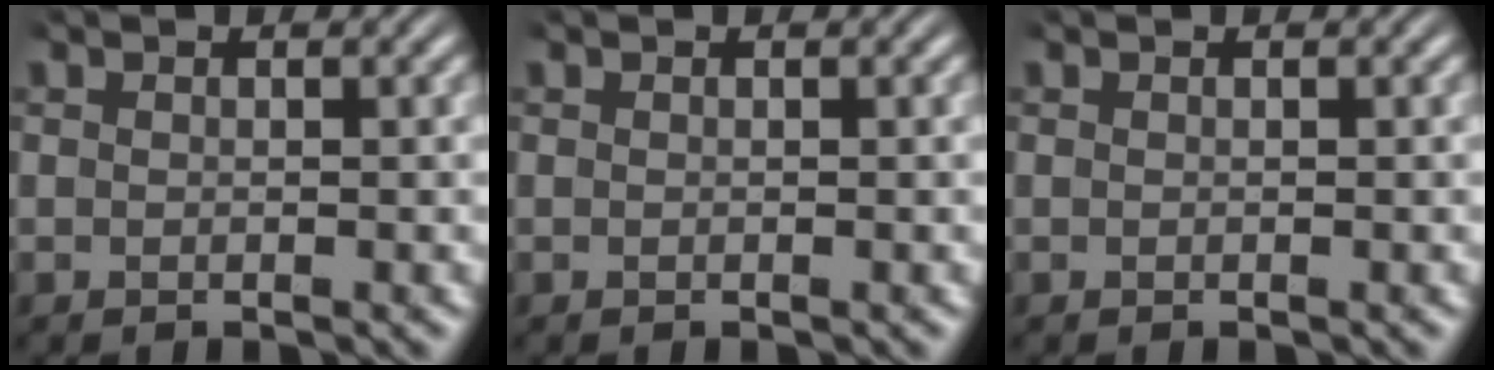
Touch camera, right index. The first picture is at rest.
{"total": 0.0}
{"total": 0.0}